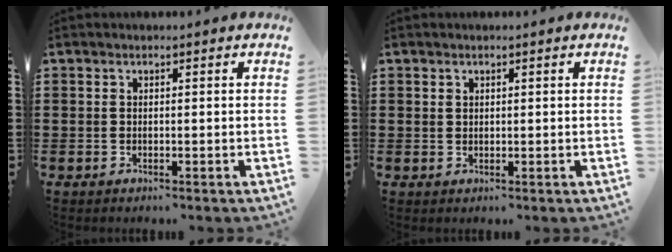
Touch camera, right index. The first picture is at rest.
{"total": 0.5, "force": [0.4, 0.3, 0.0], "torque": [0.000, 0.001, 0.008]}